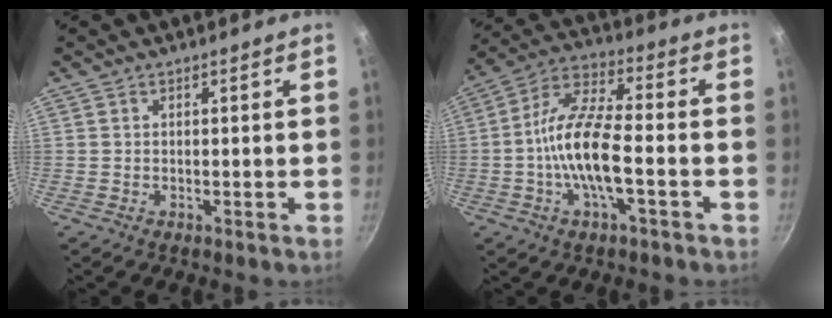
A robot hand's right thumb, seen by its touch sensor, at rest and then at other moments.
{"total": 13.4, "force": [-3.0, 4.6, 12.2], "torque": [-0.233, 0.036, -0.073]}